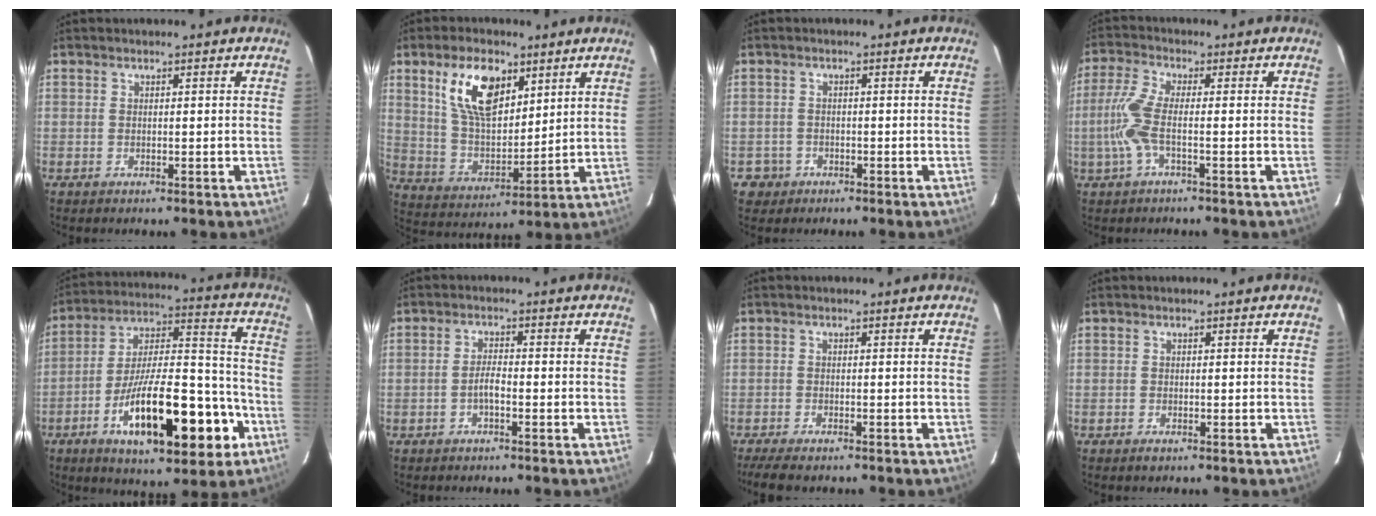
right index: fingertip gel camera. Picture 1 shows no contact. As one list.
[{"total": 13.9, "force": [7.0, 7.1, 9.7], "torque": [-0.175, 0.010, 0.142]}, {"total": 3.5, "force": [-1.5, 3.2, 0.2], "torque": [-0.016, 0.015, -0.022]}, {"total": 6.6, "force": [-1.6, 1.0, 6.3], "torque": [-0.152, 0.000, -0.033]}, {"total": 23.1, "force": [-10.1, 8.3, 19.0], "torque": [-0.311, 0.001, -0.151]}, {"total": 2.2, "force": [-1.3, 0.5, 1.8], "torque": [-0.038, 0.004, -0.024]}, {"total": 6.2, "force": [-5.2, 1.5, 3.1], "torque": [-0.080, -0.024, -0.093]}, {"total": 0.9, "force": [-0.7, 0.4, 0.4], "torque": [-0.006, -0.002, -0.015]}]